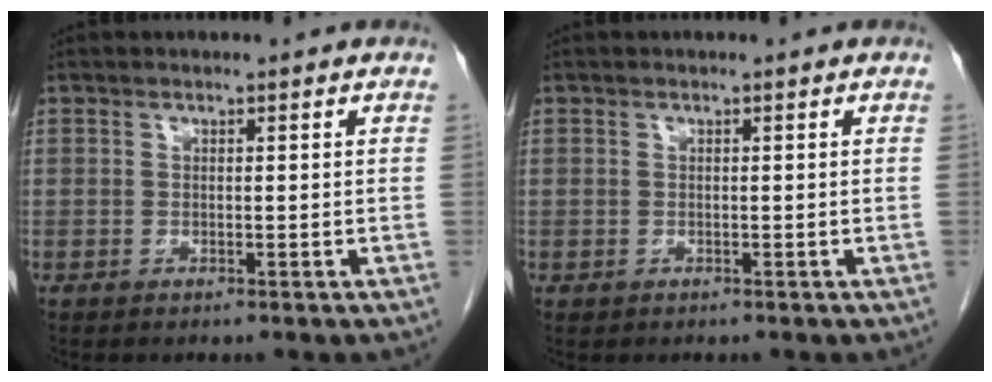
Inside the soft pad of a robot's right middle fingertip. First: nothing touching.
{"total": 0.0}